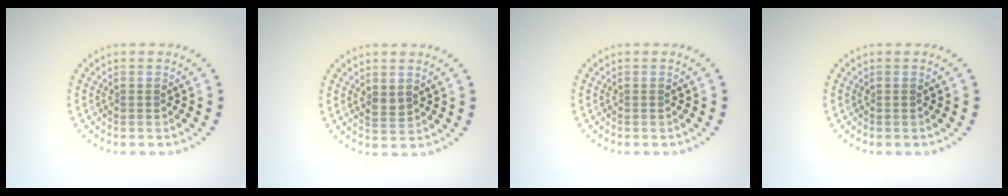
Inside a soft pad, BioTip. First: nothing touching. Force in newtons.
{"total": 1.2, "press": 1.1, "slide": 0.3}
{"total": 0.0}
{"total": 0.0}